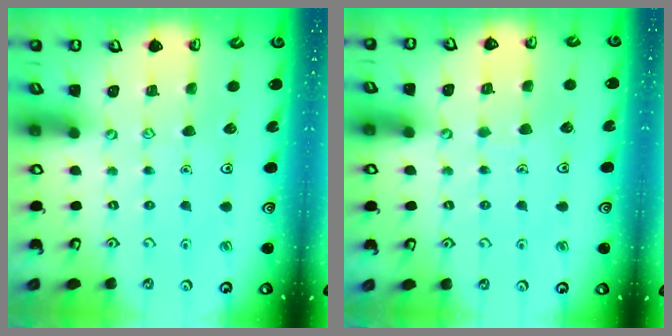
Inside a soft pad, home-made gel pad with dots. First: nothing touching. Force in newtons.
{"total": 3.3, "press": 3.3, "slide": 0.3}